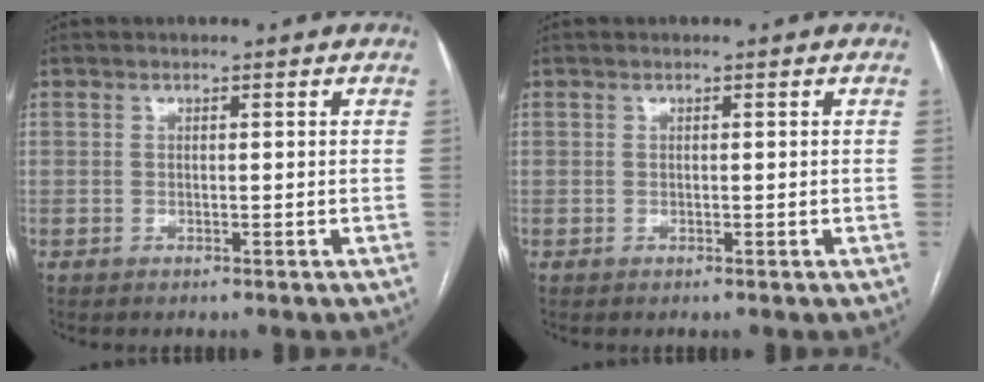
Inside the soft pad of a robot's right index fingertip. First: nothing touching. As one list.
[{"total": 0.0}]